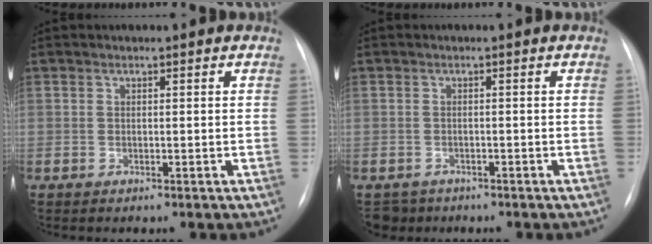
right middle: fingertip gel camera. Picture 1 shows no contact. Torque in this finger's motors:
{"motor_torque": [0.08, -0.09, -0.02, -0.01]}